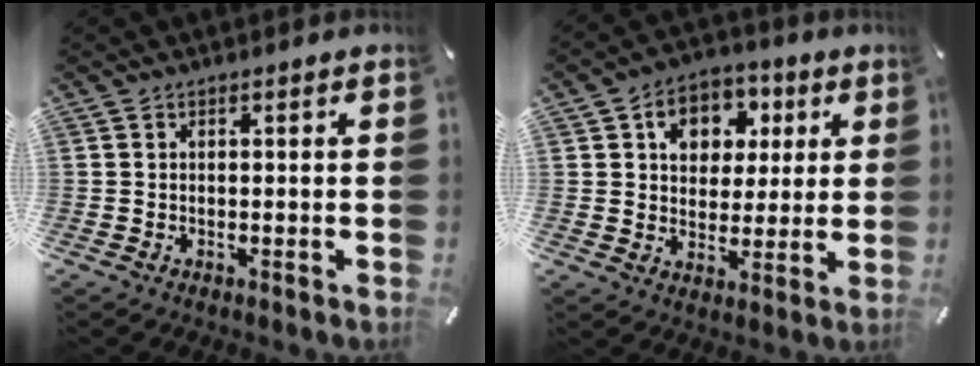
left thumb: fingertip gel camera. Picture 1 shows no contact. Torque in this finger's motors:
{"motor_torque": [1.17, 1.58, 0.92, -0.91, 0.23]}